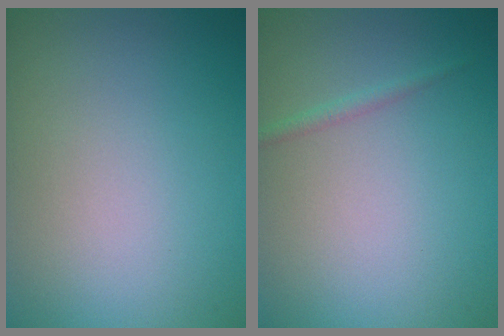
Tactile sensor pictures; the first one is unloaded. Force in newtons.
{"total": 0.8, "press": 0.8, "slide": 0.0}